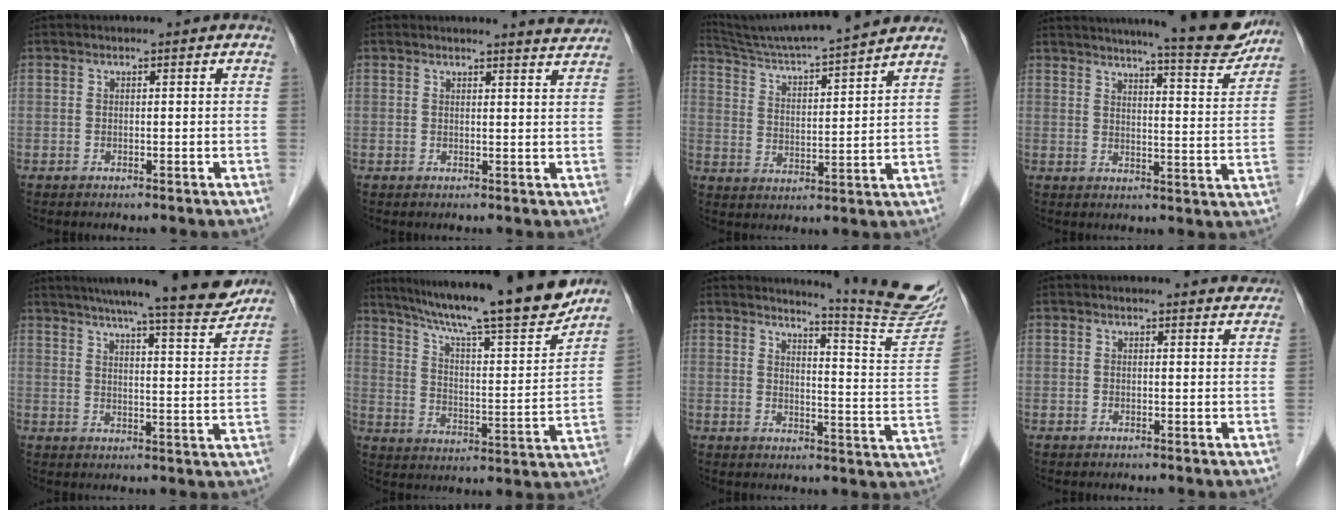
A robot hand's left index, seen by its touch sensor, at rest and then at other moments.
{"total": 3.2, "force": [3.2, -0.5, 0.1], "torque": [-0.007, -0.018, 0.027]}
{"total": 16.5, "force": [15.2, -1.2, 6.3], "torque": [-0.118, -0.001, 0.234]}
{"total": 15.4, "force": [13.9, 1.2, 6.7], "torque": [-0.092, -0.025, 0.169]}
{"total": 16.9, "force": [15.1, 0.6, 7.6], "torque": [-0.108, -0.020, 0.196]}
{"total": 22.8, "force": [19.3, 0.9, 12.0], "torque": [-0.200, -0.020, 0.285]}
{"total": 15.5, "force": [14.7, -1.9, 4.6], "torque": [-0.068, -0.110, 0.167]}
{"total": 4.2, "force": [4.2, 0.4, 0.3], "torque": [-0.003, -0.004, 0.031]}